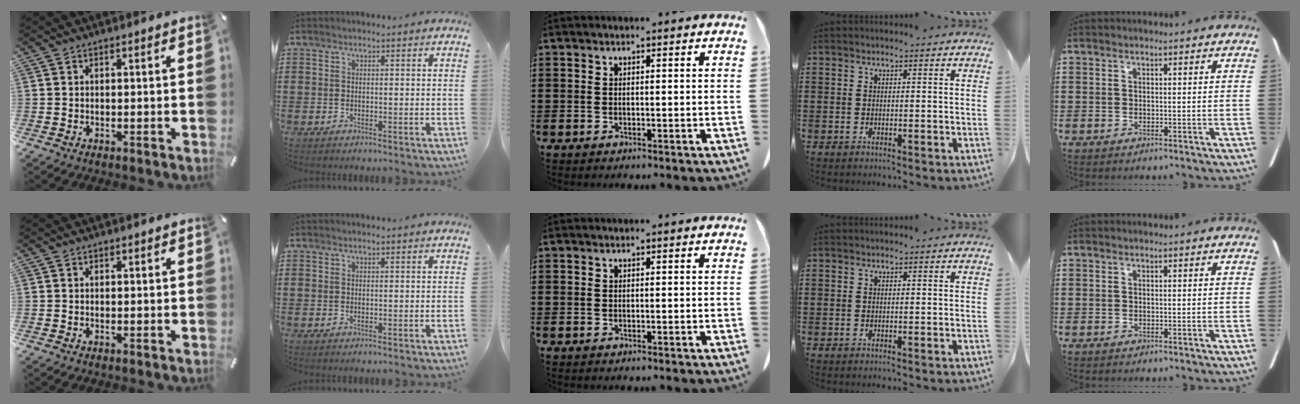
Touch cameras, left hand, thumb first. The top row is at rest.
{"thumb": {"total": 0.5, "force": [0.3, 0.4, 0.1], "torque": [0.000, 0.002, 0.006]}}